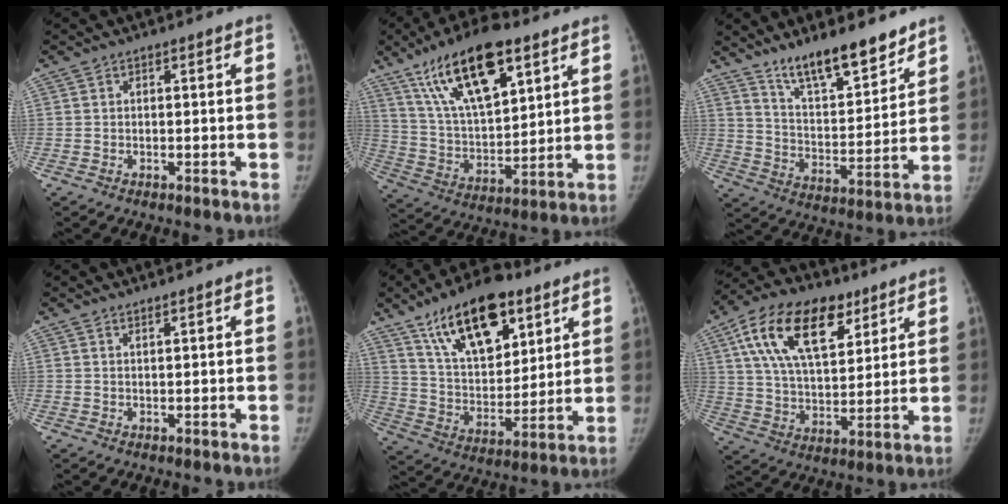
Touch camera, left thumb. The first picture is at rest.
{"total": 20.7, "force": [11.8, 8.2, 14.9], "torque": [-0.232, -0.041, 0.218]}
{"total": 14.8, "force": [11.7, 3.9, 8.2], "torque": [-0.102, -0.083, 0.204]}
{"total": 0.8, "force": [0.8, -0.1, 0.4], "torque": [-0.007, -0.007, 0.016]}
{"total": 21.5, "force": [12.4, 10.3, 14.2], "torque": [-0.196, -0.048, 0.219]}
{"total": 20.2, "force": [10.0, 10.7, 14.0], "torque": [-0.223, -0.020, 0.176]}